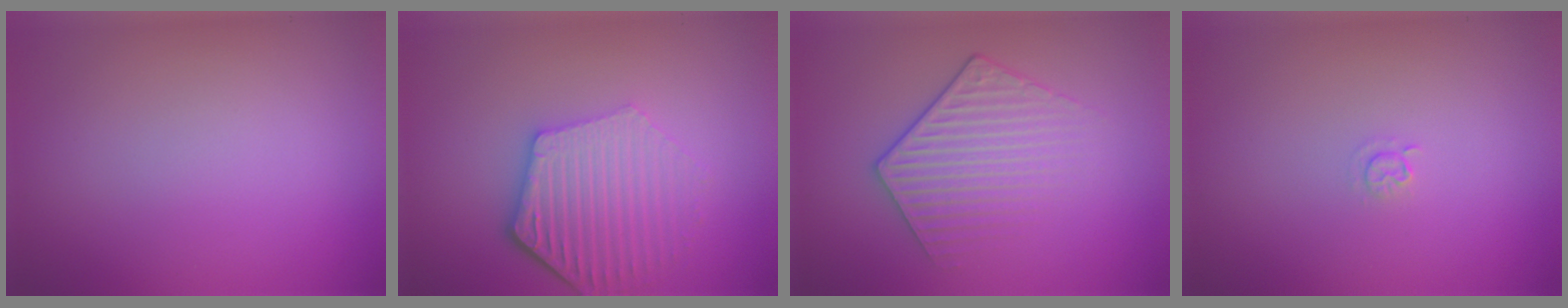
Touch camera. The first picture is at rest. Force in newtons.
{"total": 5.6, "press": 4.2, "slide": 3.7}
{"total": 3.6, "press": 3.2, "slide": 1.6}
{"total": 0.7, "press": 0.3, "slide": 0.6}